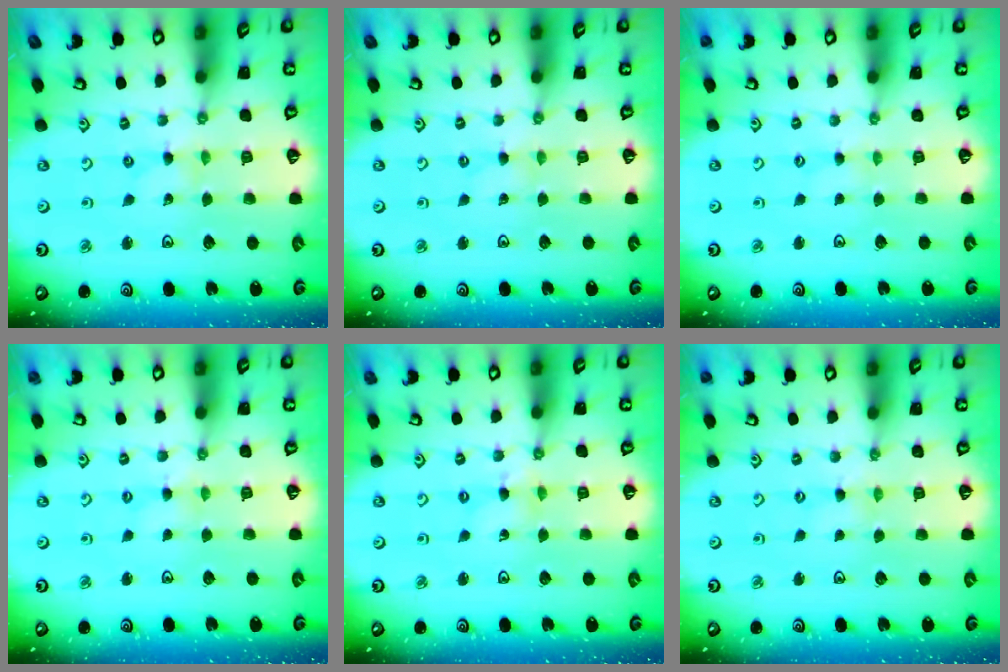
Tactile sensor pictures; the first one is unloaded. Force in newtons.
{"total": 0.0}
{"total": 0.0}
{"total": 2.0, "press": 2.0, "slide": 0.2}
{"total": 1.4, "press": 1.4, "slide": 0.1}
{"total": 1.3, "press": 1.2, "slide": 0.2}